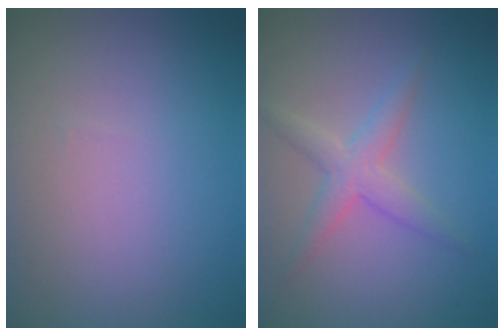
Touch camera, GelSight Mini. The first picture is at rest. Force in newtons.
{"total": 2.6, "press": 2.6, "slide": 0.2}